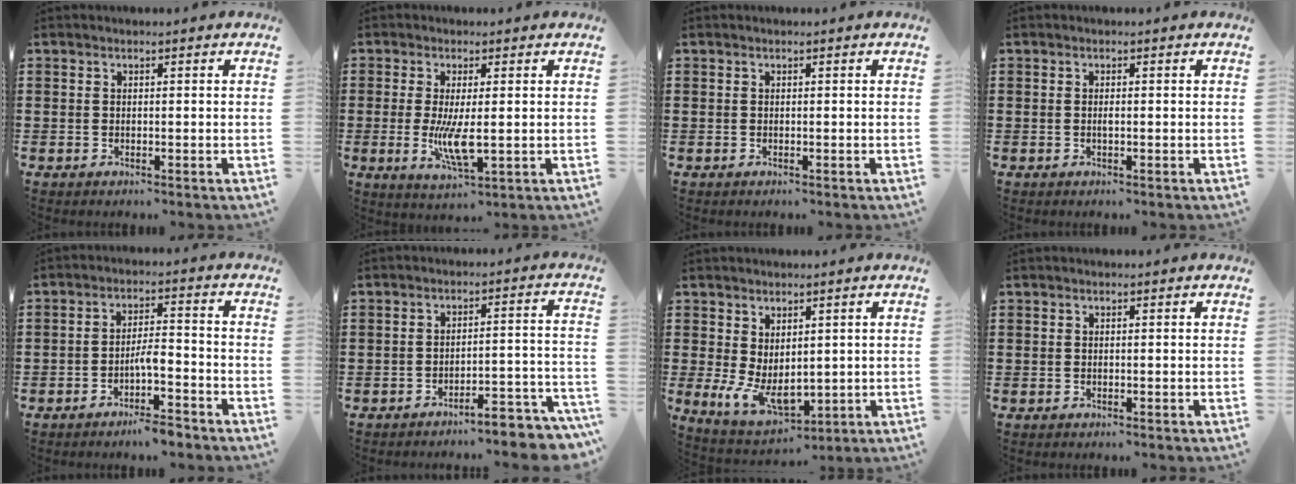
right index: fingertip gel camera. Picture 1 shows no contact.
{"total": 5.8, "force": [-0.4, 1.5, 5.6], "torque": [-0.119, -0.011, -0.010]}
{"total": 0.0}
{"total": 0.6, "force": [0.0, 0.2, 0.6], "torque": [-0.012, -0.004, 0.001]}
{"total": 4.8, "force": [-3.0, 1.2, 3.6], "torque": [-0.069, 0.007, -0.059]}
{"total": 4.6, "force": [-4.3, 0.0, 1.7], "torque": [-0.029, -0.010, -0.087]}
{"total": 5.6, "force": [0.5, 3.4, 4.4], "torque": [-0.102, -0.008, 0.012]}
{"total": 0.0}